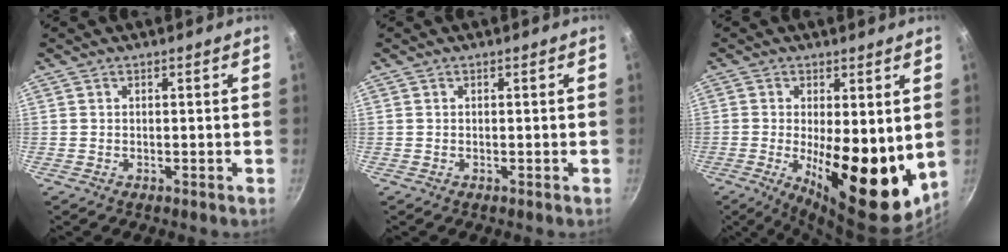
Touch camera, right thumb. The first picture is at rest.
{"total": 0.0}
{"total": 17.9, "force": [-1.4, 7.2, 16.3], "torque": [-0.210, -0.029, -0.010]}